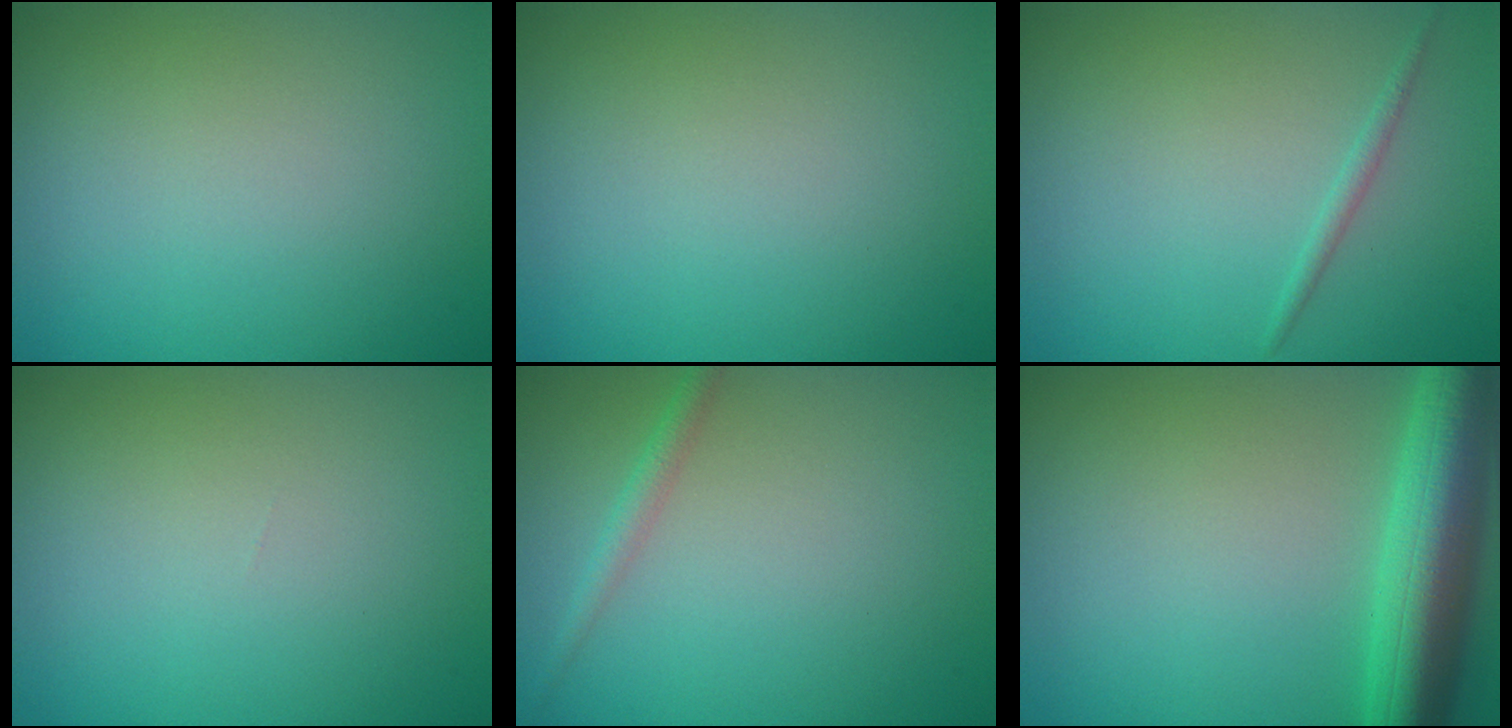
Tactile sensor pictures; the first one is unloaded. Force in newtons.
{"total": 0.0}
{"total": 0.9, "press": 0.9, "slide": 0.1}
{"total": 0.0}
{"total": 1.4, "press": 1.4, "slide": 0.0}
{"total": 7.6, "press": 7.6, "slide": 0.3}